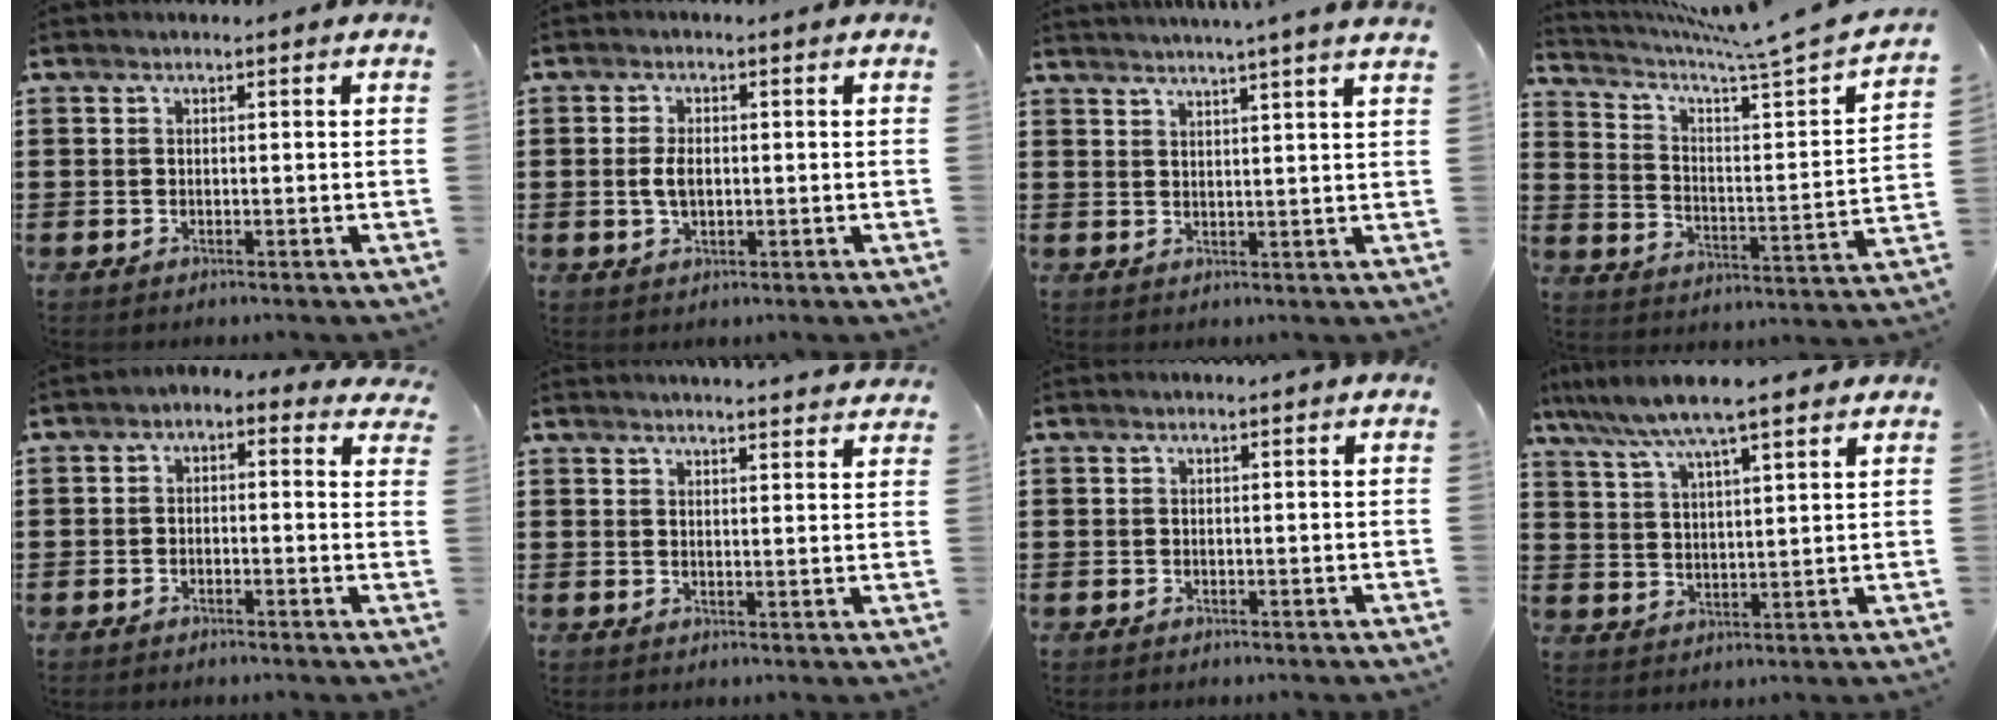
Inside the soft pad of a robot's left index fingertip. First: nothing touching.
{"total": 3.1, "force": [0.0, 1.6, 2.7], "torque": [-0.061, 0.003, -0.003]}
{"total": 3.1, "force": [2.8, -1.2, 0.6], "torque": [-0.018, -0.011, 0.049]}
{"total": 5.5, "force": [4.5, -0.2, 3.2], "torque": [-0.082, -0.045, 0.067]}
{"total": 1.7, "force": [-1.6, 0.6, 0.4], "torque": [-0.011, 0.009, -0.037]}
{"total": 3.0, "force": [3.0, -0.2, 0.1], "torque": [-0.003, -0.014, 0.055]}
{"total": 0.0}
{"total": 7.1, "force": [5.9, 0.5, 3.9], "torque": [-0.096, -0.017, 0.102]}